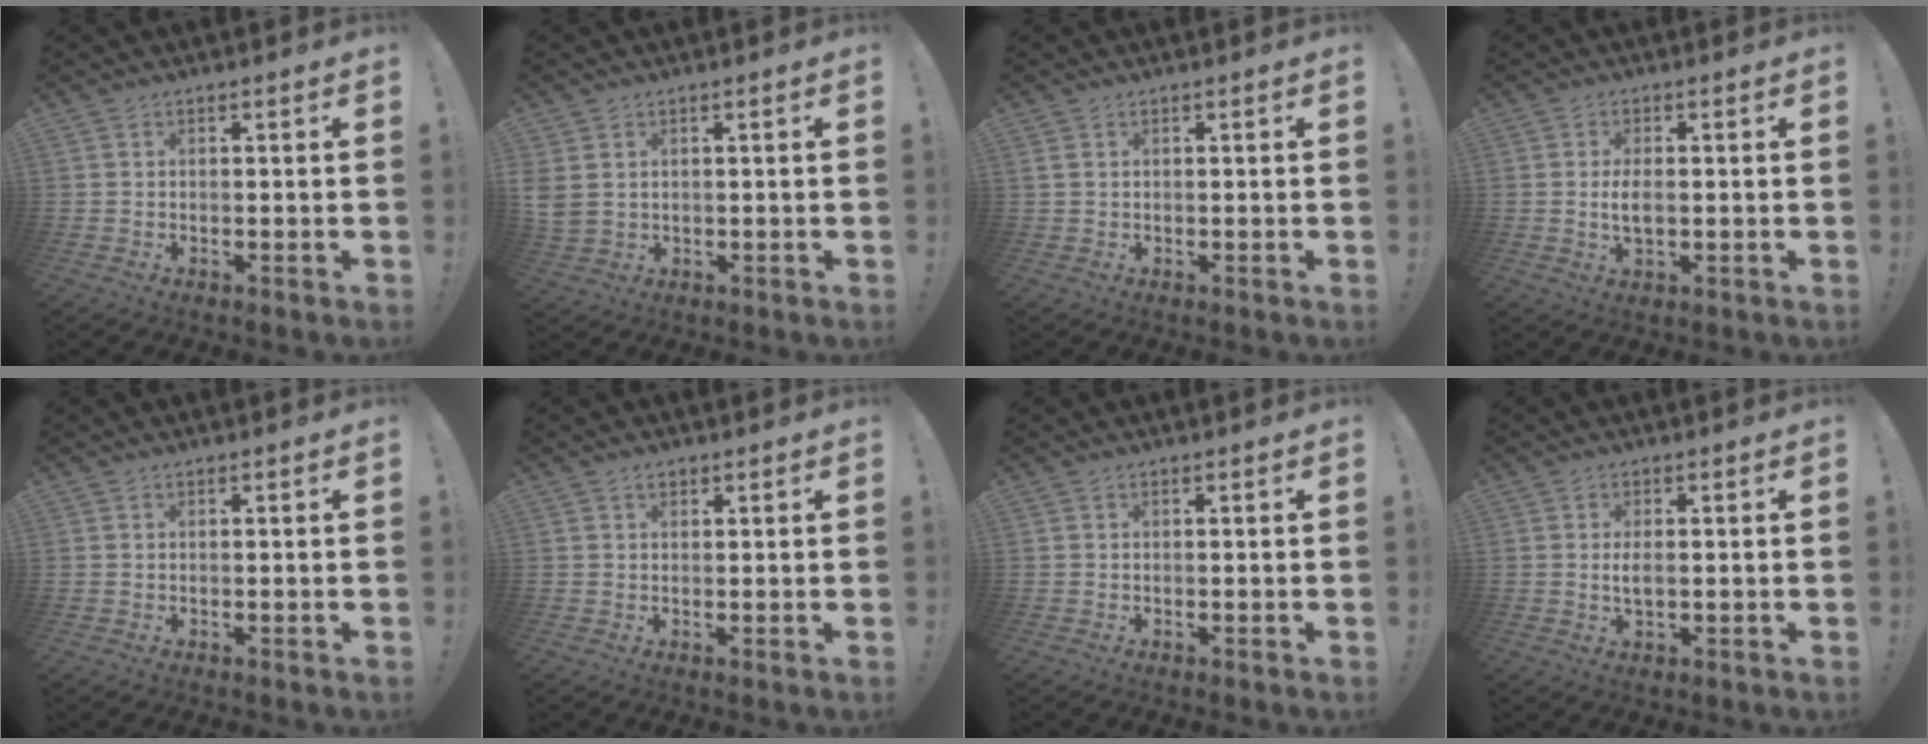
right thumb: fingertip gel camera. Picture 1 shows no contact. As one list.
[{"total": 4.5, "force": [1.7, 3.2, 2.5], "torque": [-0.056, -0.005, 0.033]}, {"total": 1.3, "force": [0.7, 0.7, 0.8], "torque": [-0.023, 0.004, 0.014]}, {"total": 4.3, "force": [-0.1, 2.0, 3.8], "torque": [-0.066, -0.007, -0.008]}, {"total": 0.0}, {"total": 1.4, "force": [0.9, 0.8, 0.7], "torque": [-0.010, -0.001, 0.016]}, {"total": 0.0}, {"total": 2.9, "force": [0.0, 1.2, 2.6], "torque": [-0.049, -0.002, -0.003]}]